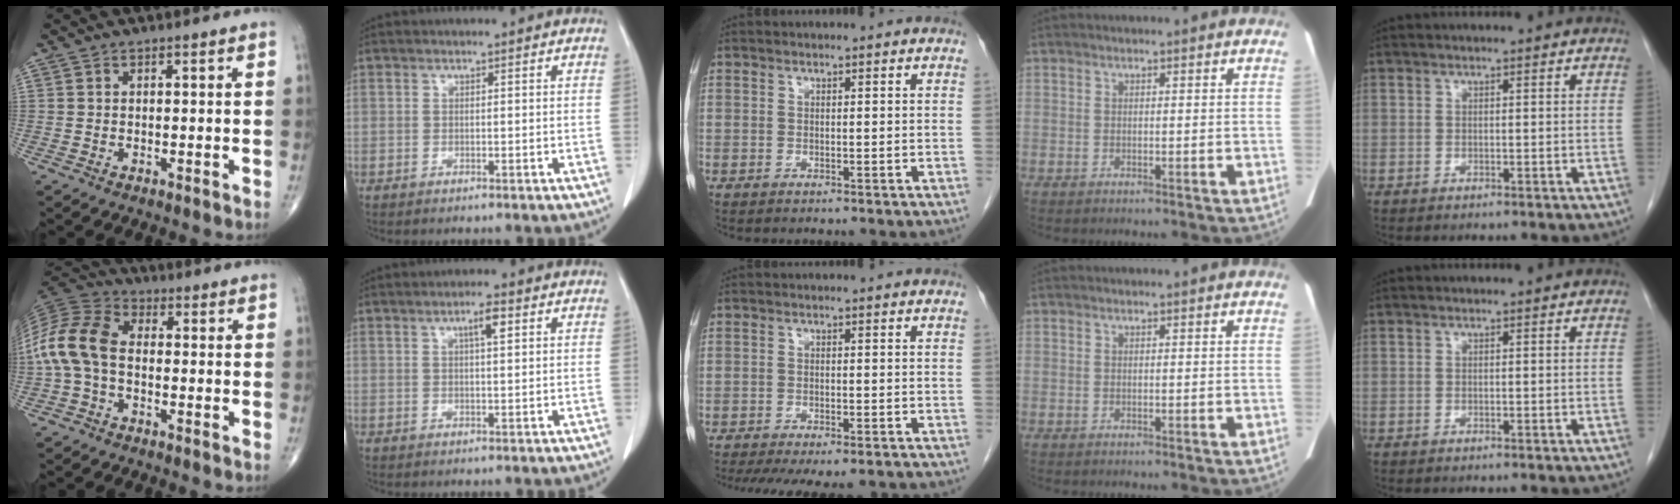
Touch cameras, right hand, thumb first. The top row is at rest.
{"thumb": {"total": 11.7, "force": [-1.3, 7.4, 9.0], "torque": [-0.189, 0.032, -0.038]}, "index": {"total": 3.2, "force": [1.4, 0.5, 2.8], "torque": [-0.045, 0.003, 0.022]}, "middle": {"total": 13.1, "force": [-11.1, 3.2, 6.3], "torque": [-0.122, -0.016, -0.146]}}